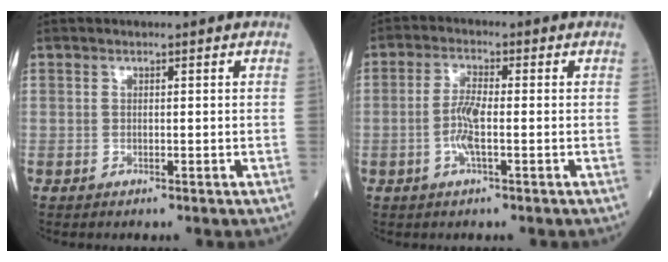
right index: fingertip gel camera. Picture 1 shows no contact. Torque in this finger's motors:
{"motor_torque": [0.14, -0.10, 0.01, 0.05]}